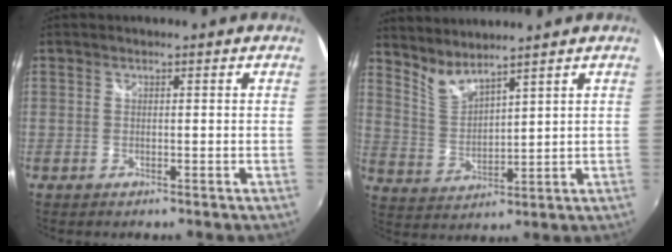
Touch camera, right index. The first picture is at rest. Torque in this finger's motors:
{"motor_torque": [-0.06, 0.47, -0.01, 0.00]}